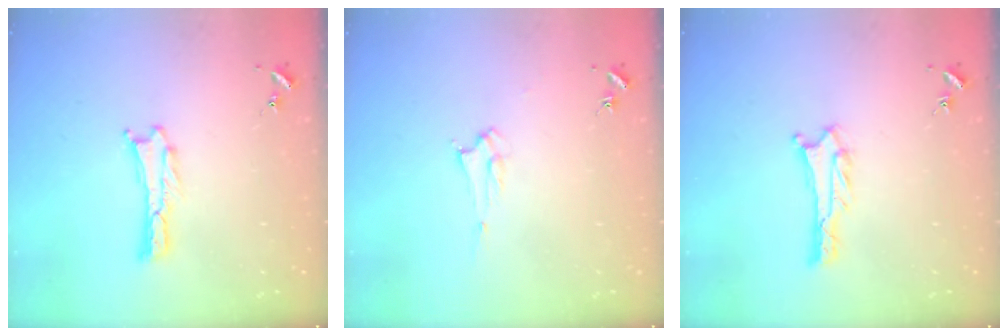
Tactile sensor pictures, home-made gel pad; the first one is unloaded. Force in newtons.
{"total": 1.6, "press": 1.6, "slide": 0.2}
{"total": 1.9, "press": 1.9, "slide": 0.2}